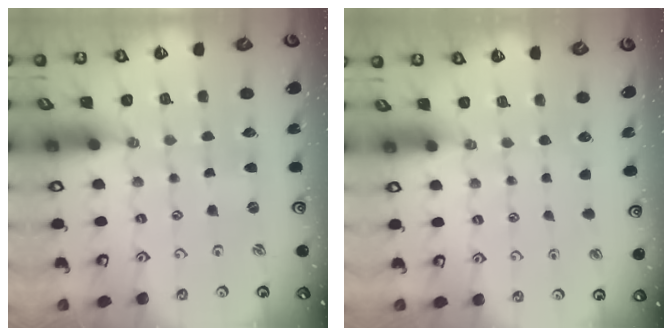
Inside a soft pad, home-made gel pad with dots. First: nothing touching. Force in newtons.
{"total": 0.0}